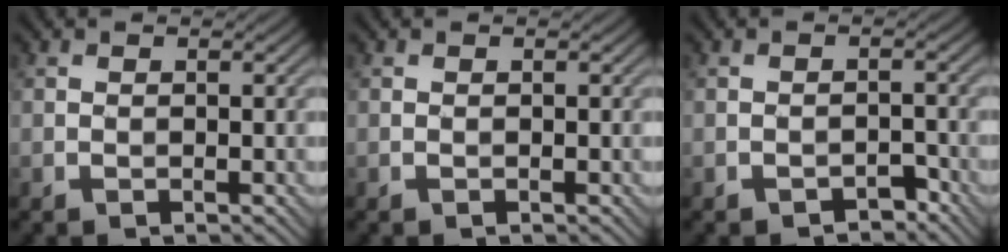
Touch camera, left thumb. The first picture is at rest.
{"total": 0.0}
{"total": 1.8, "force": [-1.6, 0.6, 0.6], "torque": [-0.007, 0.005, -0.026]}